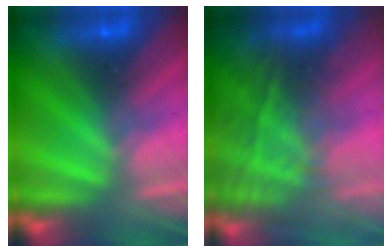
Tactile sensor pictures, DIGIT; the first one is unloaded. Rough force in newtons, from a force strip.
{"total": 11.3}